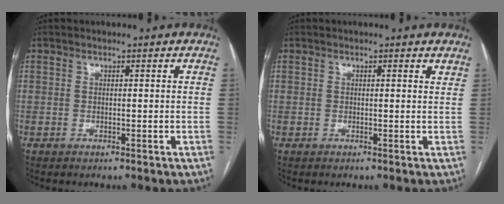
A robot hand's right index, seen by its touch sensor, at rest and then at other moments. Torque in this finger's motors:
{"motor_torque": [-0.10, 0.10, -0.03, 0.00]}